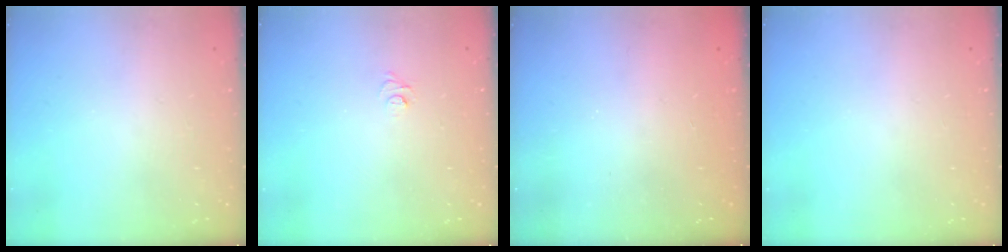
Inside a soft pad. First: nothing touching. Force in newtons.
{"total": 4.9, "press": 4.9, "slide": 0.3}
{"total": 2.4, "press": 2.3, "slide": 0.8}
{"total": 0.0}